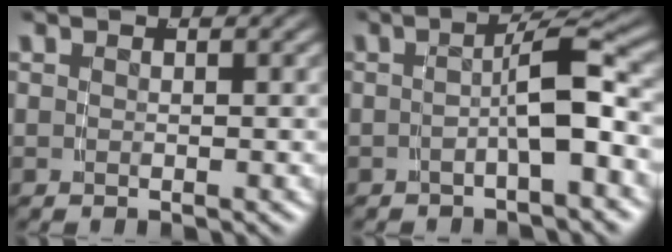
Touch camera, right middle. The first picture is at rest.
{"total": 3.4, "force": [-1.3, -0.3, 3.1], "torque": [-0.040, 0.006, -0.020]}